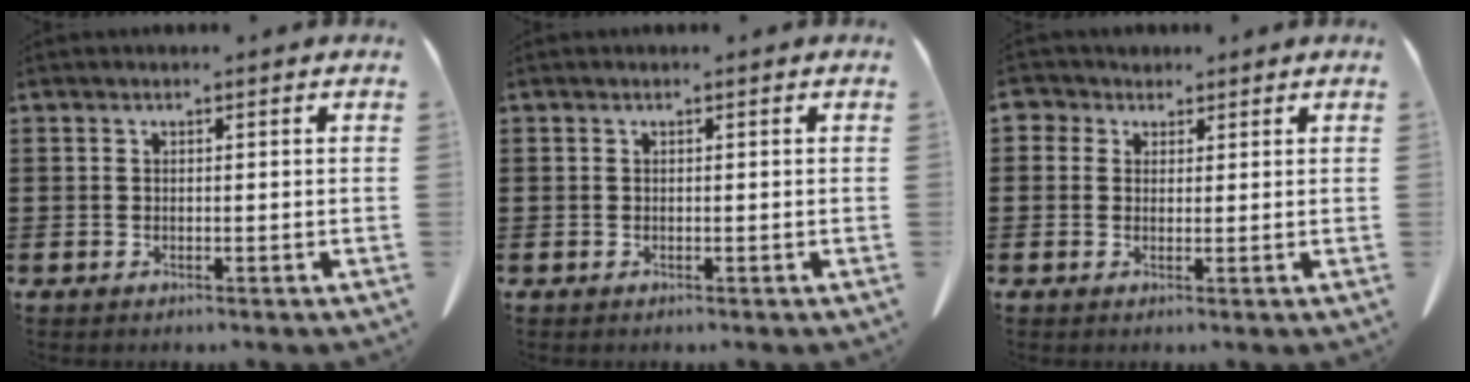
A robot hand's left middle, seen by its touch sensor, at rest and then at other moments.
{"total": 0.0}
{"total": 2.6, "force": [1.5, 2.0, 0.5], "torque": [-0.013, 0.007, 0.025]}